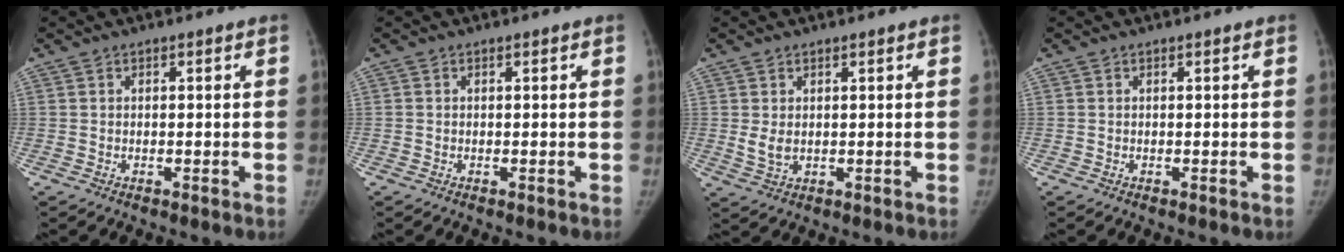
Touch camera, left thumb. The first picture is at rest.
{"total": 0.0}
{"total": 3.1, "force": [0.7, 1.8, 2.4], "torque": [-0.042, -0.011, 0.022]}
{"total": 0.0}